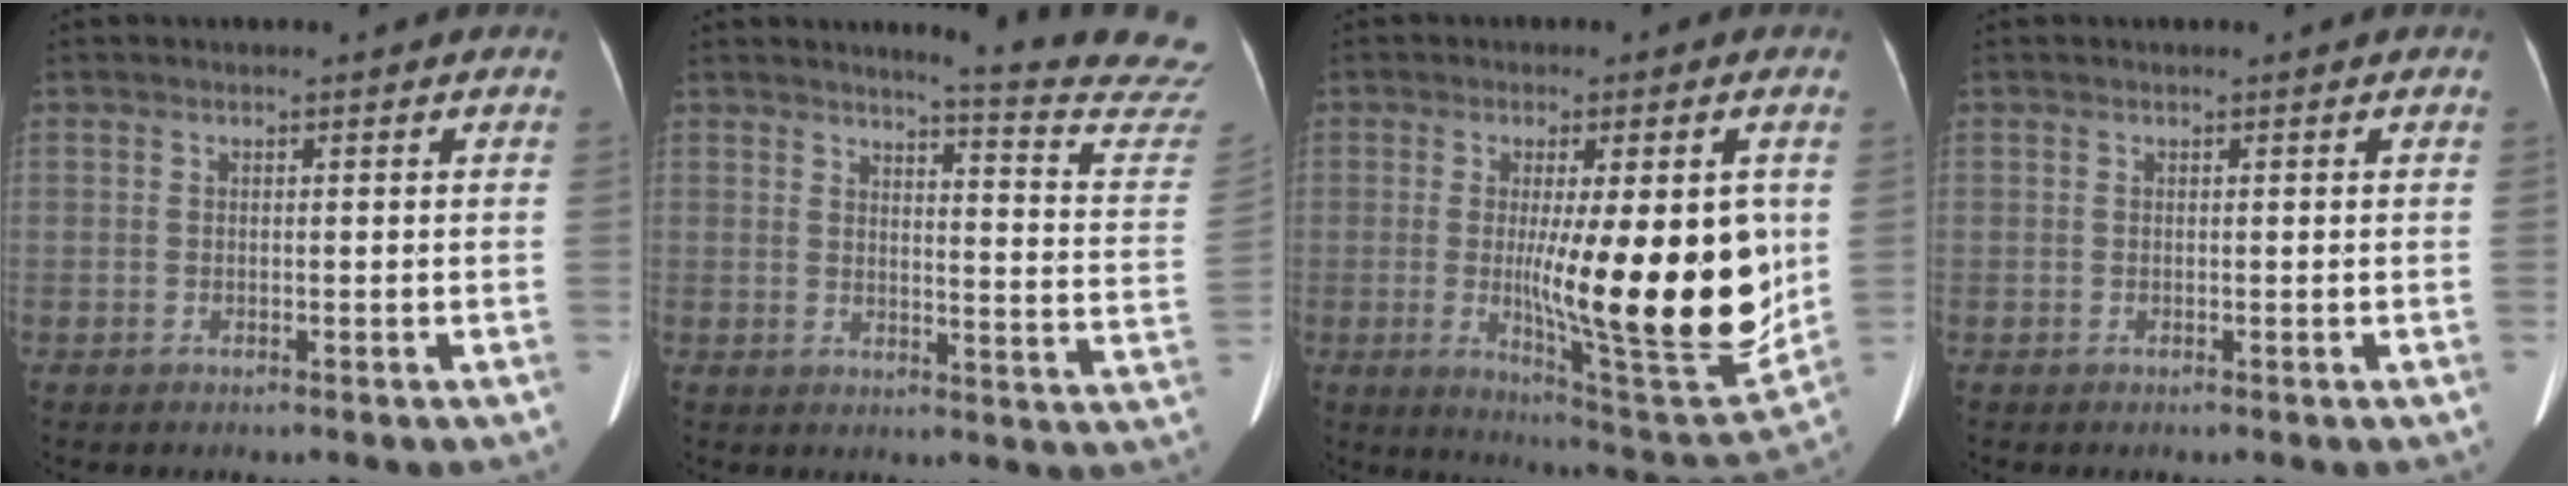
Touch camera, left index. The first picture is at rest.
{"total": 16.8, "force": [16.2, -0.8, 4.4], "torque": [-0.040, -0.139, 0.158]}
{"total": 17.9, "force": [0.1, 2.3, 17.8], "torque": [-0.251, -0.036, 0.010]}
{"total": 0.0}